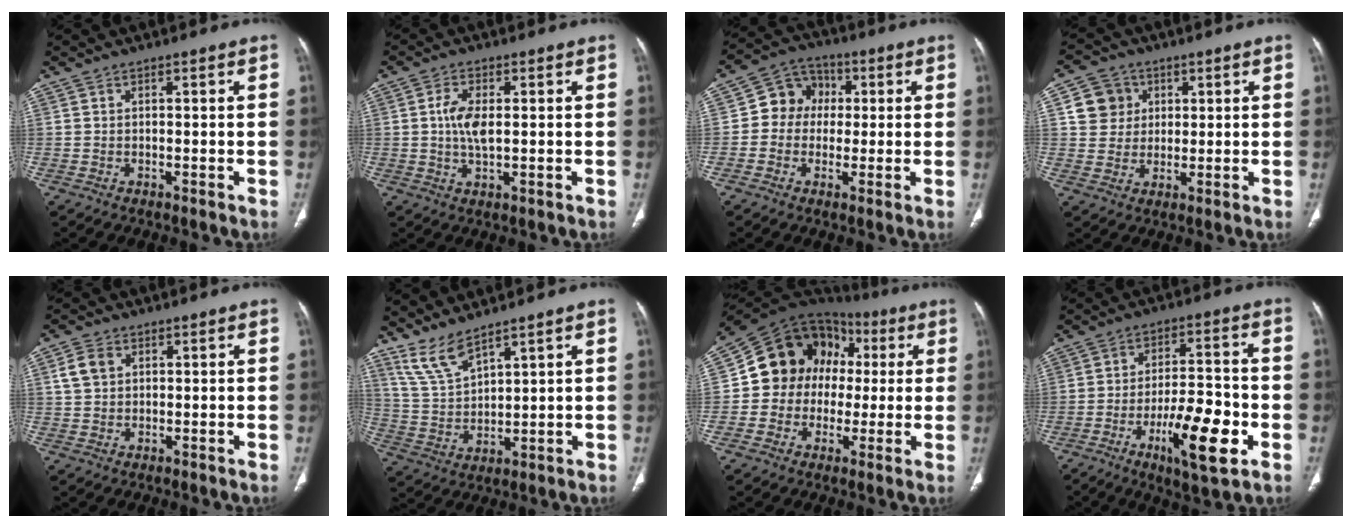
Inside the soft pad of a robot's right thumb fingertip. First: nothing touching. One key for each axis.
{"total": 5.5, "fx": 0.5, "fy": 2.3, "fz": 5.0, "tx": -0.106, "ty": -0.004, "tz": 0.006}
{"total": 8.7, "fx": 0.6, "fy": 7.7, "fz": 4.0, "tx": -0.030, "ty": 0.020, "tz": -0.005}
{"total": 7.3, "fx": 2.2, "fy": 6.8, "fz": 1.8, "tx": -0.003, "ty": 0.000, "tz": 0.039}
{"total": 4.3, "fx": 1.4, "fy": 3.2, "fz": 2.4, "tx": -0.044, "ty": 0.005, "tz": 0.029}
{"total": 7.5, "fx": 6.3, "fy": 1.6, "fz": 3.8, "tx": -0.080, "ty": -0.039, "tz": 0.146}
{"total": 16.2, "fx": 1.3, "fy": 14.1, "fz": 7.9, "tx": -0.088, "ty": 0.043, "tz": 0.020}
{"total": 13.8, "fx": -5.3, "fy": 4.0, "fz": 12.2, "tx": -0.194, "ty": 0.019, "tz": -0.082}